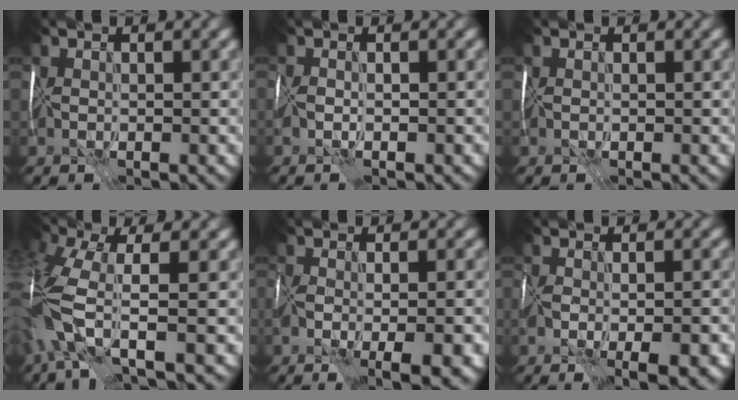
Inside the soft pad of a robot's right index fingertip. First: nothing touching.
{"total": 1.7, "force": [-1.1, 0.6, 1.2], "torque": [-0.024, -0.004, -0.020]}
{"total": 0.0}
{"total": 8.1, "force": [-2.2, 3.0, 7.2], "torque": [-0.178, -0.007, -0.058]}
{"total": 7.1, "force": [-3.0, 2.6, 5.9], "torque": [-0.079, -0.010, -0.034]}
{"total": 6.3, "force": [-2.9, 2.3, 5.1], "torque": [-0.072, -0.007, -0.034]}